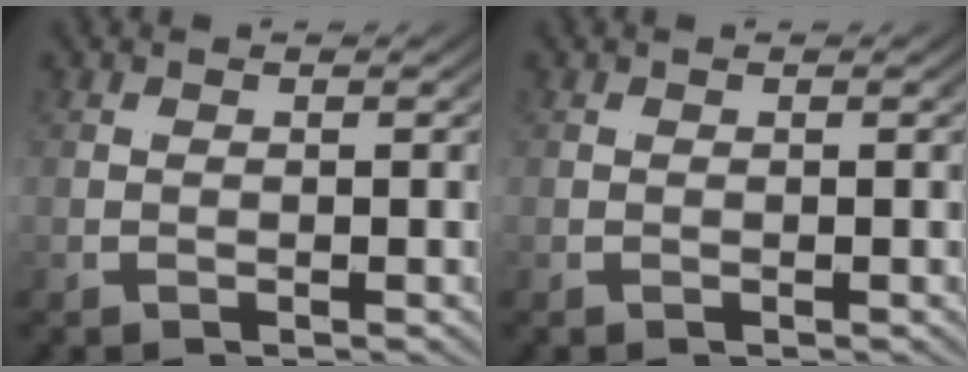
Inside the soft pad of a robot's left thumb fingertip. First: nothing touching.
{"total": 0.0}